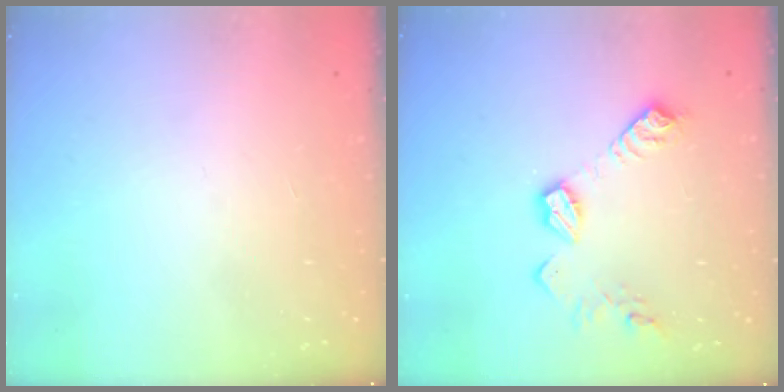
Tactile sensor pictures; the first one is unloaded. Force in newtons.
{"total": 11.3, "press": 11.3, "slide": 0.6}